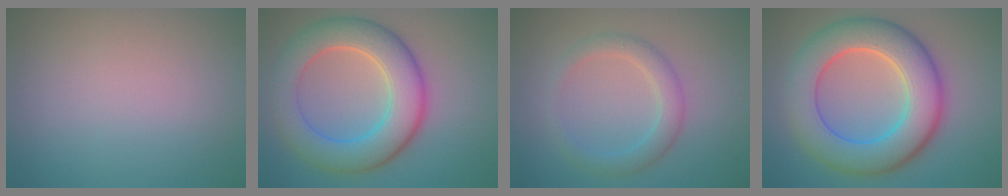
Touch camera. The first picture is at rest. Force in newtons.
{"total": 8.0, "press": 8.0, "slide": 0.3}
{"total": 2.8, "press": 2.8, "slide": 0.3}
{"total": 9.6, "press": 9.6, "slide": 0.6}